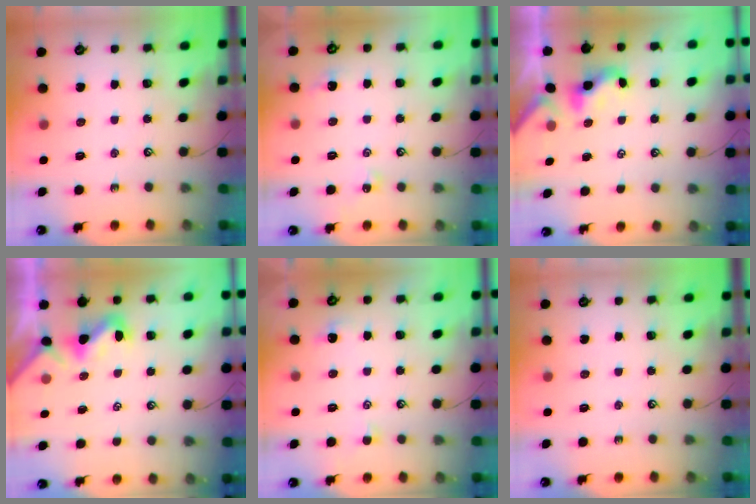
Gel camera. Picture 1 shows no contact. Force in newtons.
{"total": 2.4, "press": 2.4, "slide": 0.5}
{"total": 0.6, "press": 0.3, "slide": 0.5}
{"total": 1.1, "press": 1.0, "slide": 0.5}
{"total": 1.3, "press": 1.0, "slide": 0.8}
{"total": 0.0}